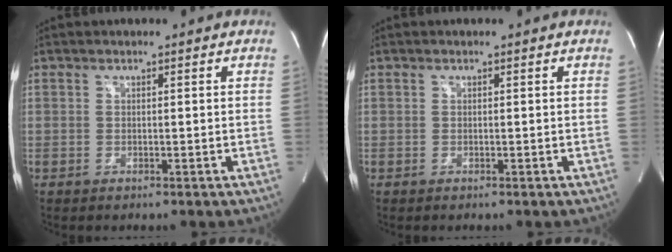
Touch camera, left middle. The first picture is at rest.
{"total": 0.0}